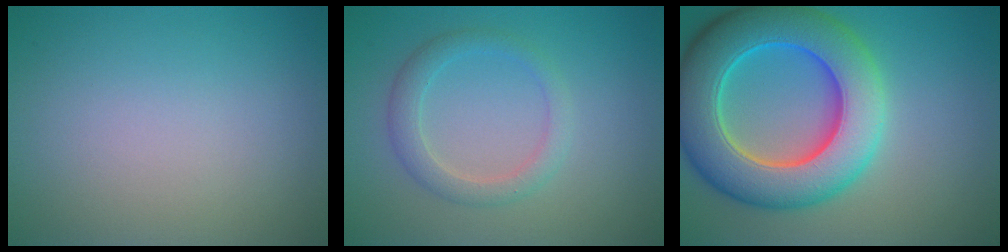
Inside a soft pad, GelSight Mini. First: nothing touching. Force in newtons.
{"total": 2.5, "press": 2.5, "slide": 0.1}
{"total": 10.9, "press": 10.9, "slide": 0.4}